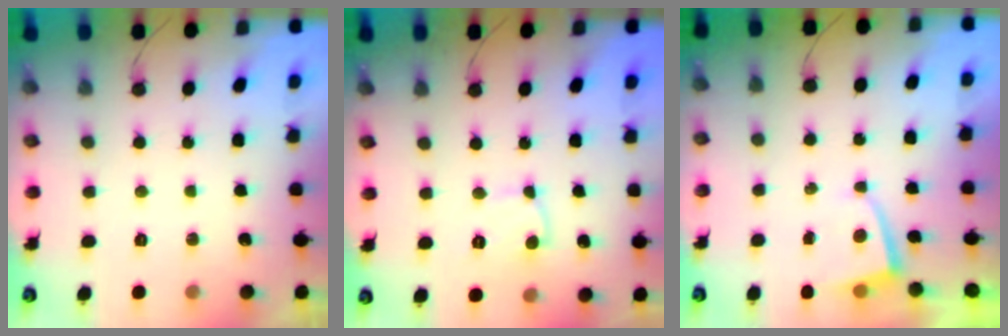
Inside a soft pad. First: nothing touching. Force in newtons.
{"total": 5.0, "press": 5.0, "slide": 0.8}
{"total": 1.2, "press": 1.2, "slide": 0.2}